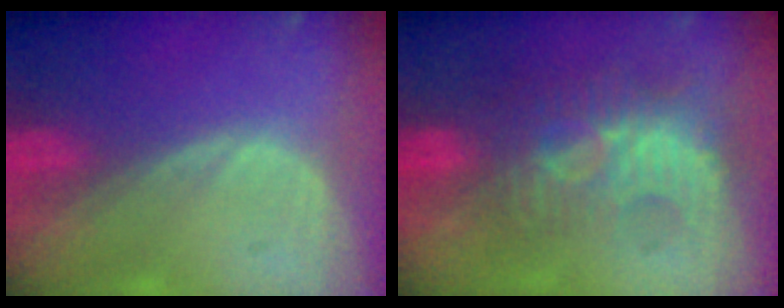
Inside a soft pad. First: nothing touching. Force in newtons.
{"total": 9.9, "press": 8.6, "slide": 5.0}